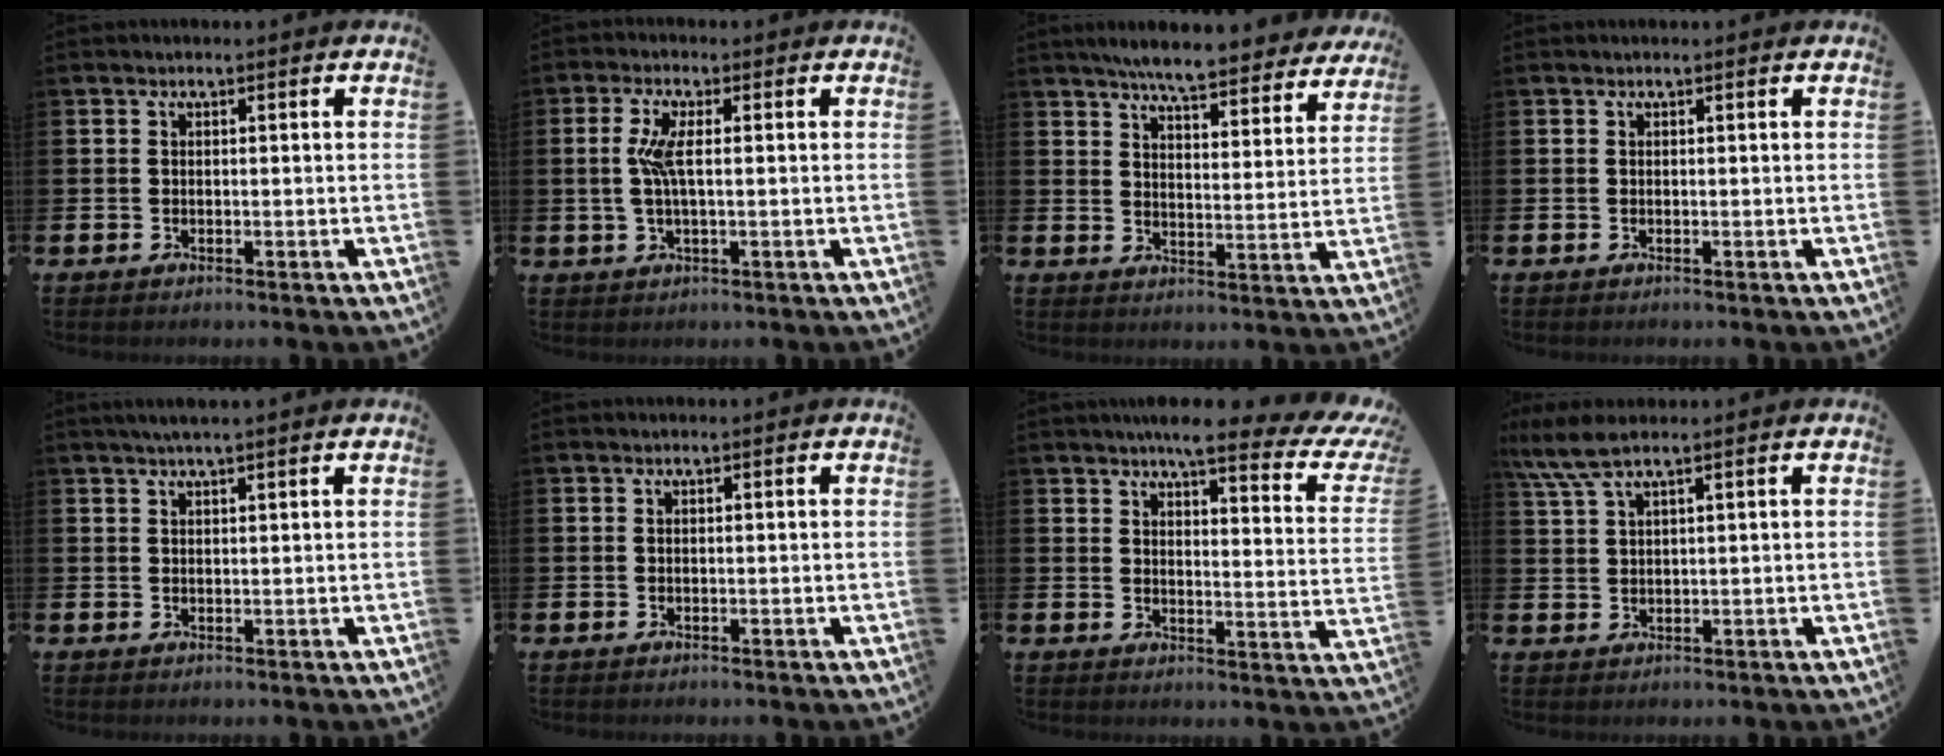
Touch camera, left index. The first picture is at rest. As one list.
[{"total": 3.7, "force": [0.5, 1.1, 3.5], "torque": [-0.081, 0.005, 0.006]}, {"total": 6.9, "force": [6.6, 0.3, 2.1], "torque": [-0.048, -0.043, 0.113]}, {"total": 0.0}, {"total": 2.0, "force": [1.7, 0.0, 1.1], "torque": [-0.017, 0.000, 0.031]}, {"total": 0.0}, {"total": 6.8, "force": [5.7, 1.1, 3.4], "torque": [-0.057, -0.046, 0.090]}, {"total": 5.2, "force": [3.7, 0.9, 3.7], "torque": [-0.083, 0.002, 0.068]}]